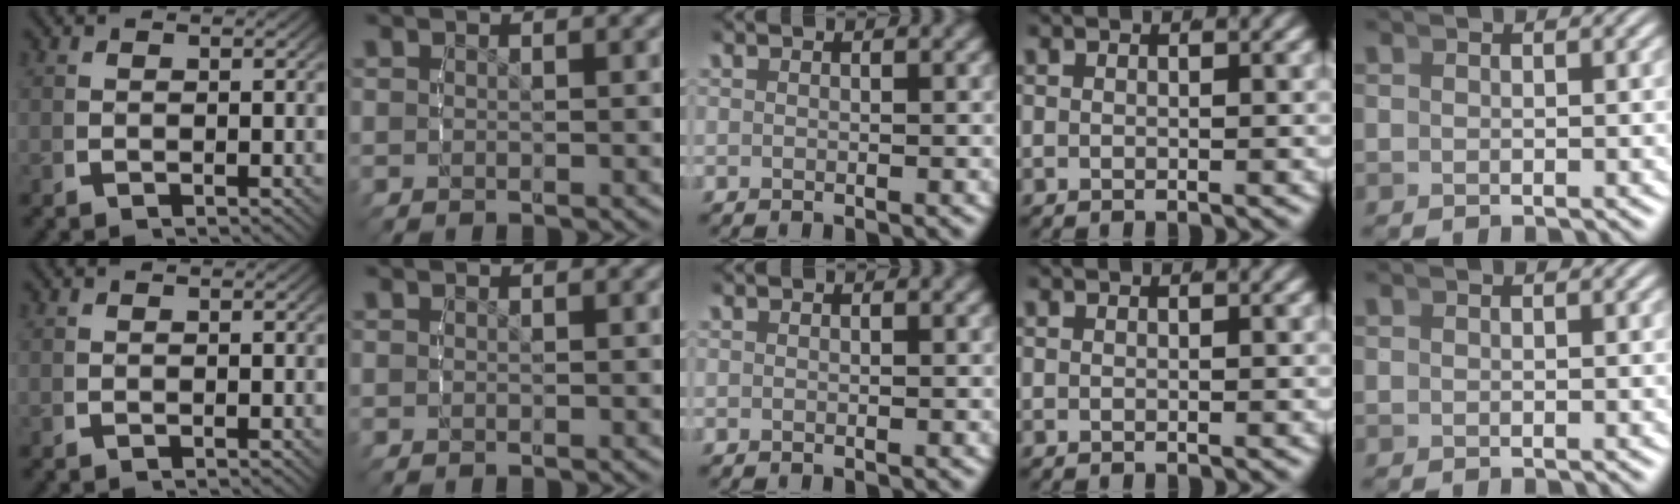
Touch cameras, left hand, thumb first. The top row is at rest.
{}